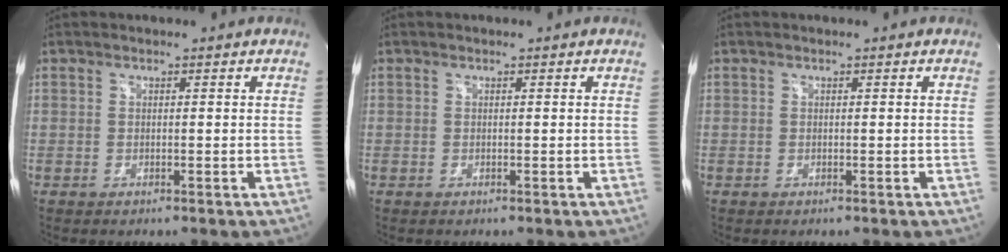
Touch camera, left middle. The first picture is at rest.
{"total": 0.0}
{"total": 0.0}